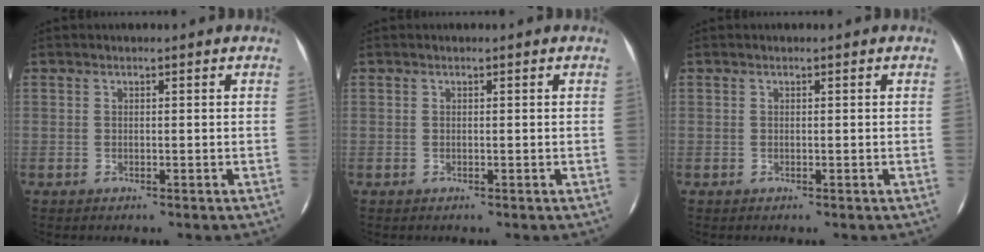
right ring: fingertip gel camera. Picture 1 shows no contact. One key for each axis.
{"total": 0.0}
{"total": 0.0}